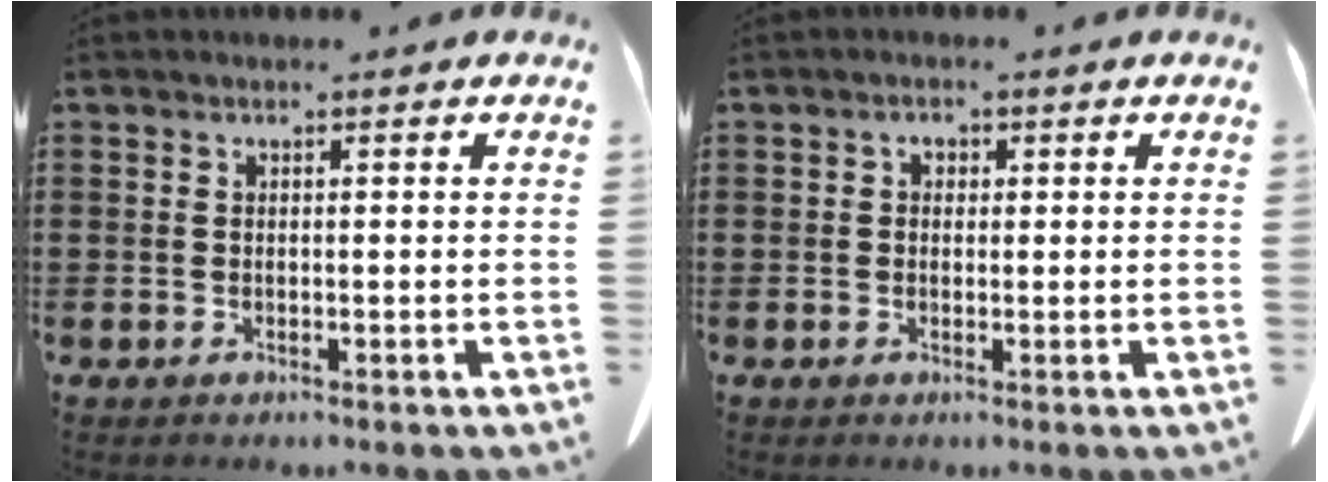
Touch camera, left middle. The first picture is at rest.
{"total": 1.1, "force": [0.1, 0.9, 0.6], "torque": [-0.015, 0.006, 0.001]}